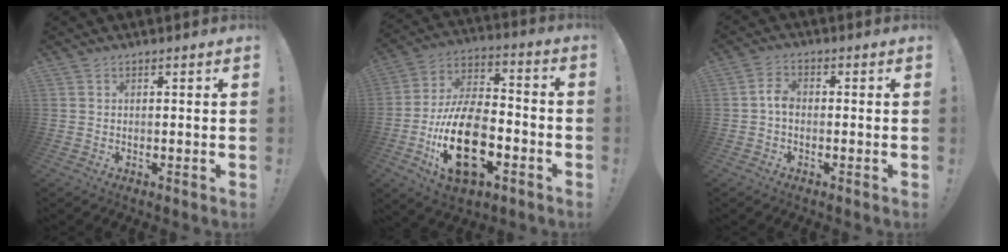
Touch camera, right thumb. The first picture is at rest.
{"total": 22.7, "force": [-8.2, 12.6, 17.0], "torque": [-0.312, 0.045, -0.132]}
{"total": 4.1, "force": [-0.8, 2.6, 3.1], "torque": [-0.058, 0.015, -0.013]}